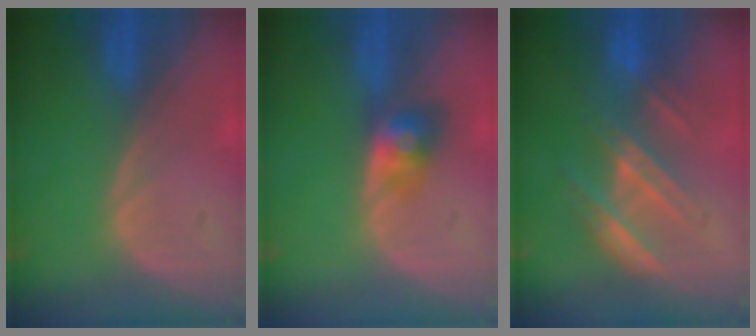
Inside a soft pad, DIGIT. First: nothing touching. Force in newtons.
{"total": 3.5, "press": 3.5, "slide": 0.2}
{"total": 7.1, "press": 6.5, "slide": 3.0}